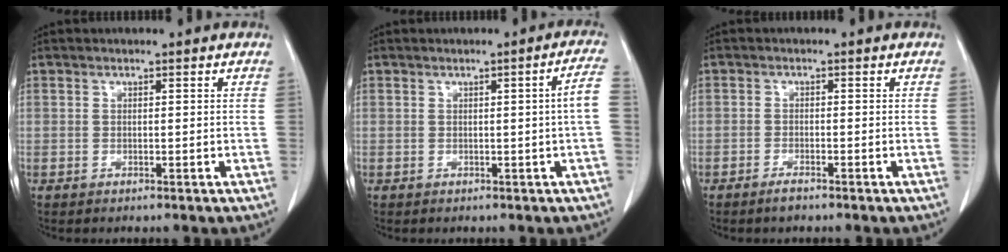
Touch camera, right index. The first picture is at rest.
{"total": 3.5, "force": [-0.1, -0.6, 3.4], "torque": [-0.041, 0.004, -0.001]}
{"total": 1.6, "force": [-1.4, 0.3, 0.8], "torque": [-0.020, -0.002, -0.024]}